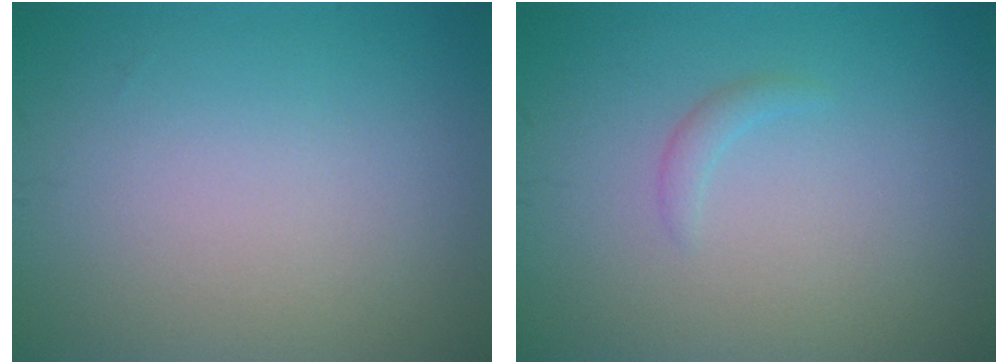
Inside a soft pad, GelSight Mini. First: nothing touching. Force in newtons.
{"total": 0.9, "press": 0.9, "slide": 0.2}